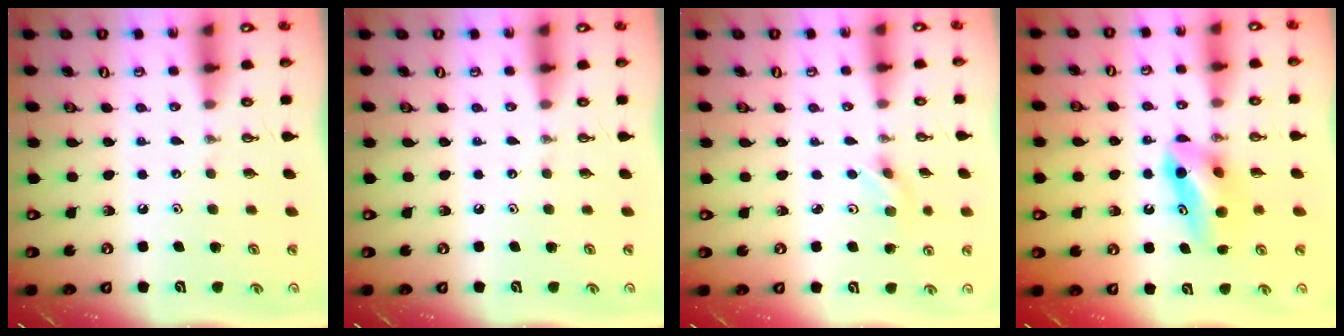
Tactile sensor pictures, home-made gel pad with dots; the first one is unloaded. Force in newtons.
{"total": 0.0}
{"total": 2.5, "press": 2.5, "slide": 0.5}
{"total": 8.1, "press": 7.9, "slide": 1.3}